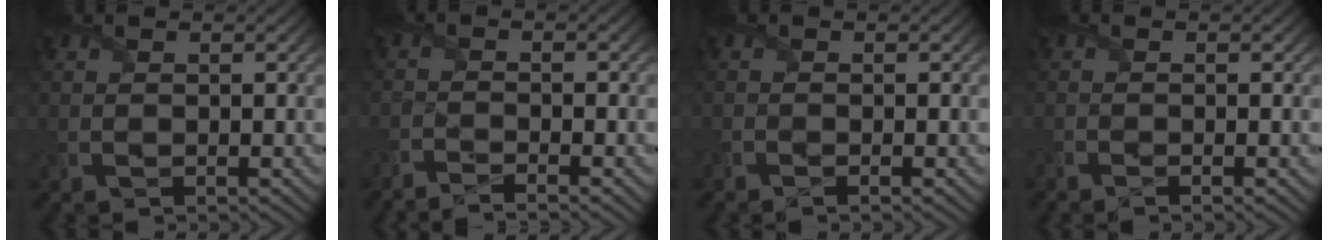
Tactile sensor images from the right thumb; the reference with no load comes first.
{"total": 2.2, "force": [-2.0, -0.5, 0.7], "torque": [-0.016, -0.004, -0.048]}
{"total": 0.8, "force": [-0.8, -0.1, 0.2], "torque": [-0.005, -0.002, -0.016]}
{"total": 0.9, "force": [-0.9, -0.1, 0.3], "torque": [-0.009, -0.004, -0.019]}